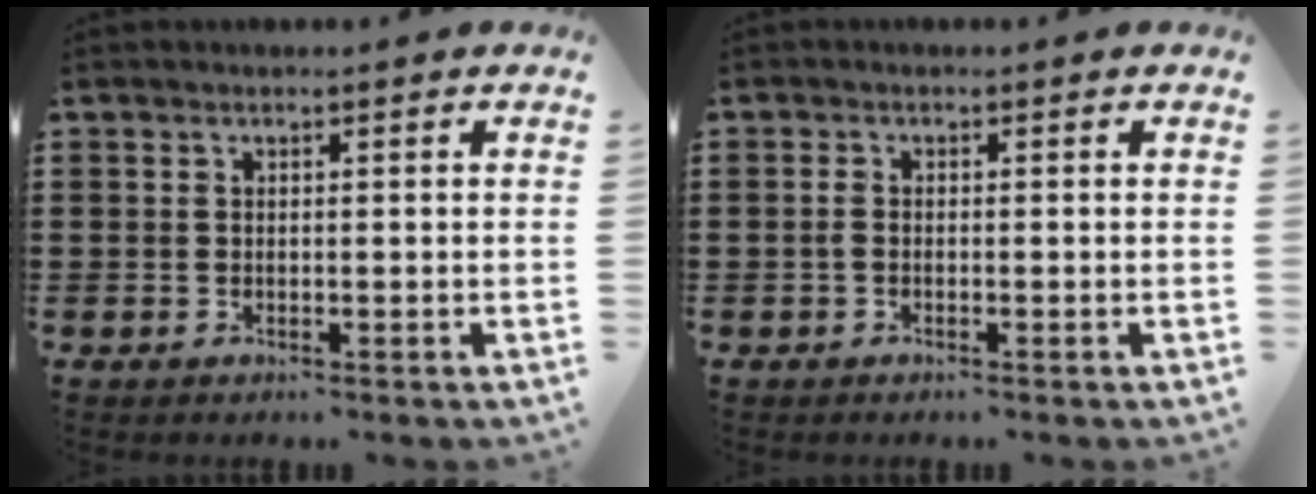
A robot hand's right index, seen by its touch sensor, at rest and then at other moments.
{"total": 1.1, "force": [-0.4, 0.5, 1.0], "torque": [-0.027, -0.003, -0.009]}